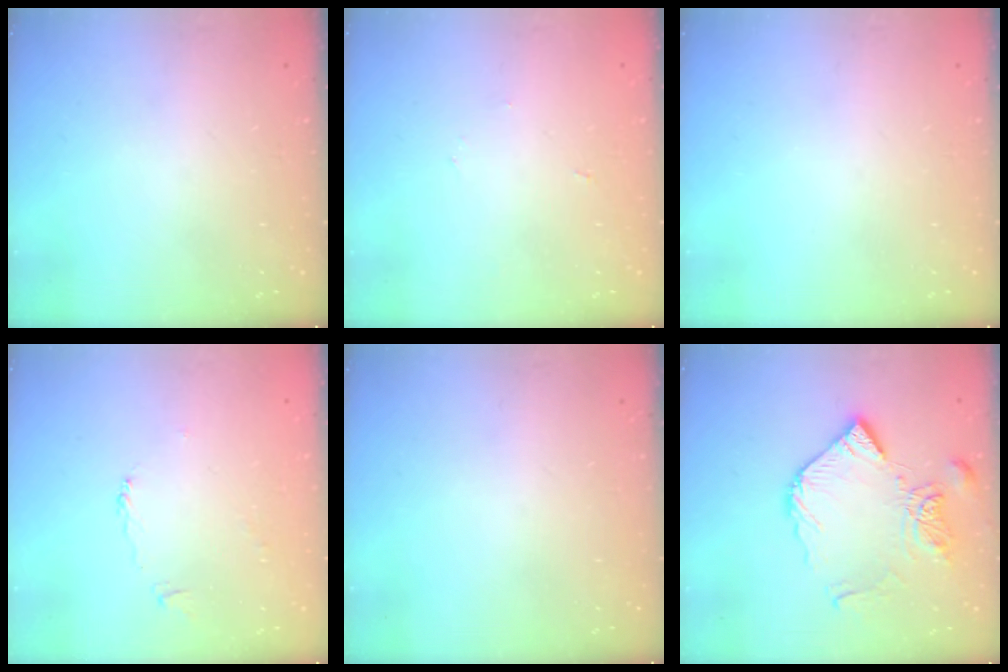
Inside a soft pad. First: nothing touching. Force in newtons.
{"total": 2.4, "press": 2.4, "slide": 0.2}
{"total": 0.0}
{"total": 1.8, "press": 1.8, "slide": 0.4}
{"total": 0.0}
{"total": 13.2, "press": 13.2, "slide": 1.0}